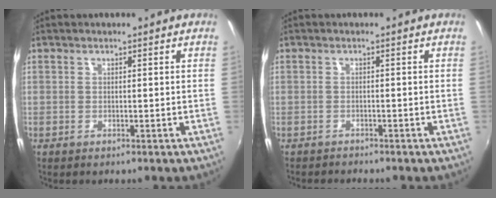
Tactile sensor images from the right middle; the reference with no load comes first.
{"total": 1.7, "force": [-1.7, 0.4, 0.1], "torque": [-0.010, -0.004, -0.027]}